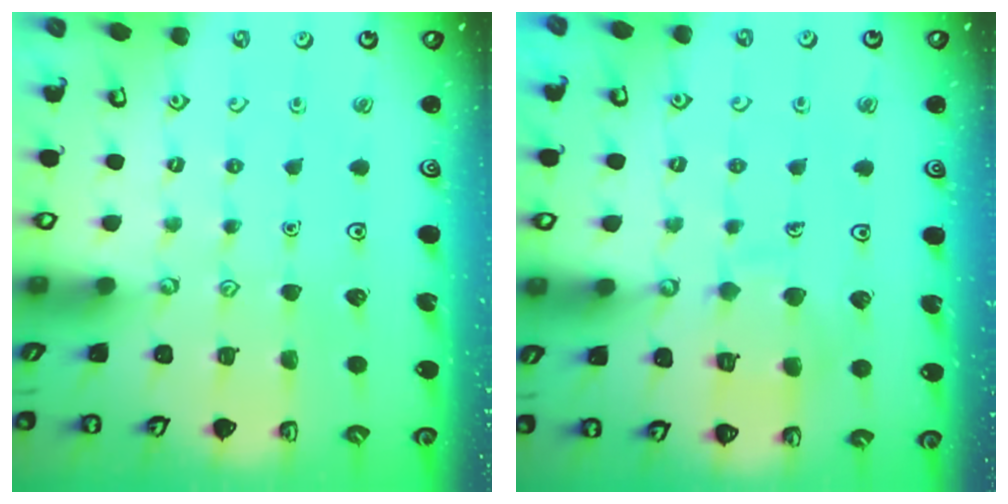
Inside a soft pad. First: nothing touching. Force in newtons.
{"total": 9.2, "press": 9.2, "slide": 0.7}